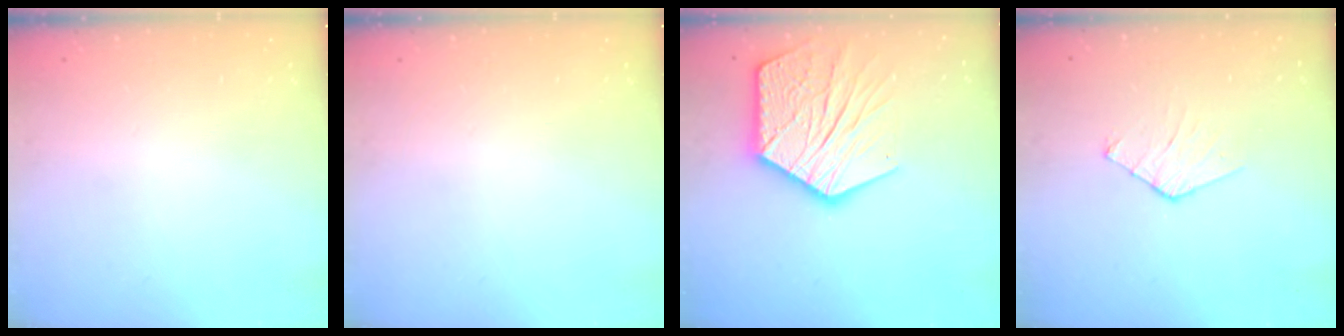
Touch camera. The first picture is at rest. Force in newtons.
{"total": 0.0}
{"total": 20.2, "press": 20.1, "slide": 1.0}
{"total": 5.5, "press": 5.5, "slide": 0.5}